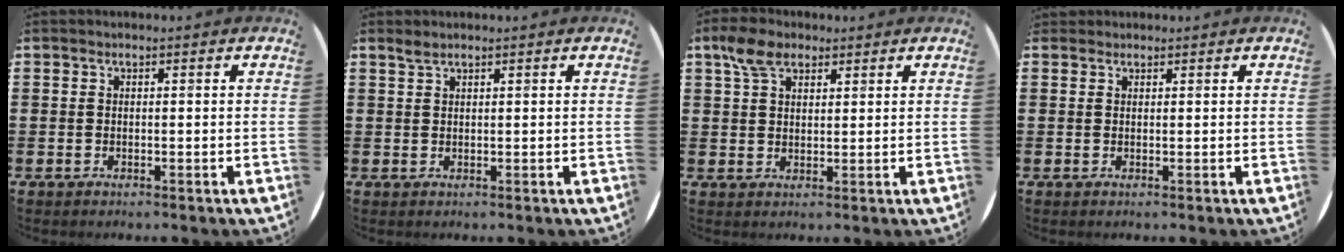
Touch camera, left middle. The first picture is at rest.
{"total": 1.0, "force": [1.0, 0.0, 0.4], "torque": [-0.008, 0.002, 0.017]}
{"total": 4.6, "force": [3.1, 2.5, 2.3], "torque": [-0.045, 0.007, 0.056]}
{"total": 0.6, "force": [0.6, 0.2, -0.2], "torque": [0.003, 0.003, 0.012]}